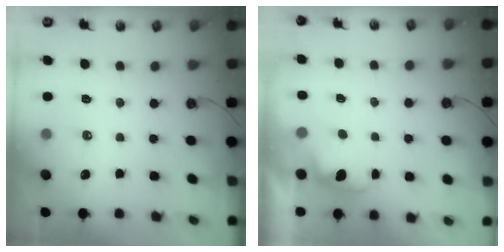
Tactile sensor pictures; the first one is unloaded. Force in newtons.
{"total": 1.2, "press": 0.9, "slide": 0.7}